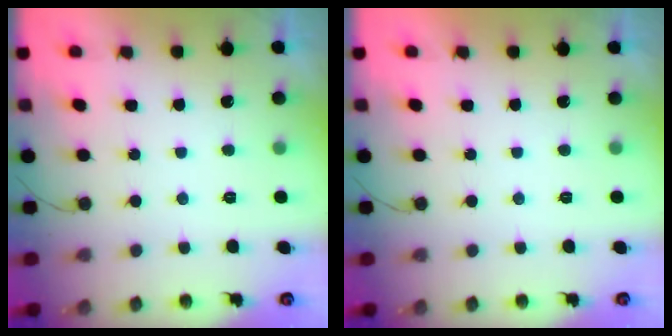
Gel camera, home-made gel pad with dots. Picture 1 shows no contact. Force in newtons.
{"total": 1.7, "press": 1.7, "slide": 0.1}